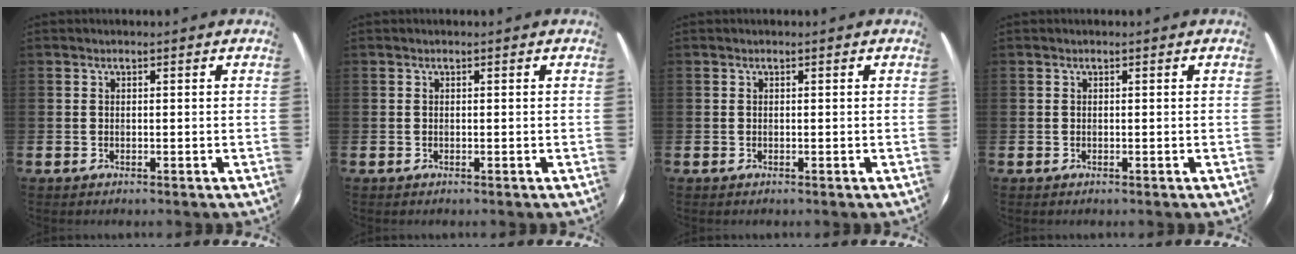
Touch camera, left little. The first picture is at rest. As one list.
[{"total": 0.0}, {"total": 0.0}, {"total": 0.0}]